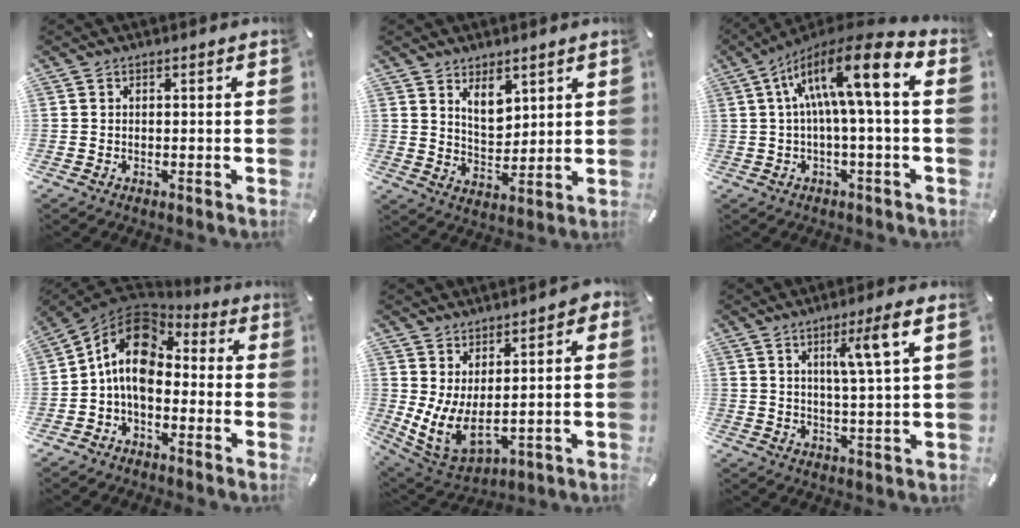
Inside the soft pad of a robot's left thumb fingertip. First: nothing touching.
{"total": 6.9, "force": [4.7, 4.1, 3.1], "torque": [-0.056, -0.022, 0.085]}
{"total": 16.1, "force": [3.8, 3.6, 15.3], "torque": [-0.279, -0.015, 0.053]}
{"total": 12.5, "force": [-0.4, 8.8, 9.0], "torque": [-0.164, 0.019, -0.010]}
{"total": 9.9, "force": [0.7, 5.8, 8.0], "torque": [-0.159, -0.023, 0.018]}
{"total": 8.1, "force": [3.6, -0.2, 7.2], "torque": [-0.126, -0.007, 0.051]}